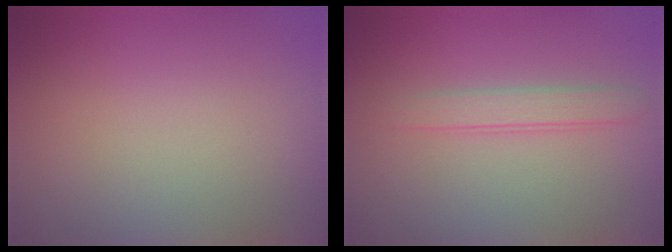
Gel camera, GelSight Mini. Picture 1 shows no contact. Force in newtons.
{"total": 1.8, "press": 1.8, "slide": 0.0}